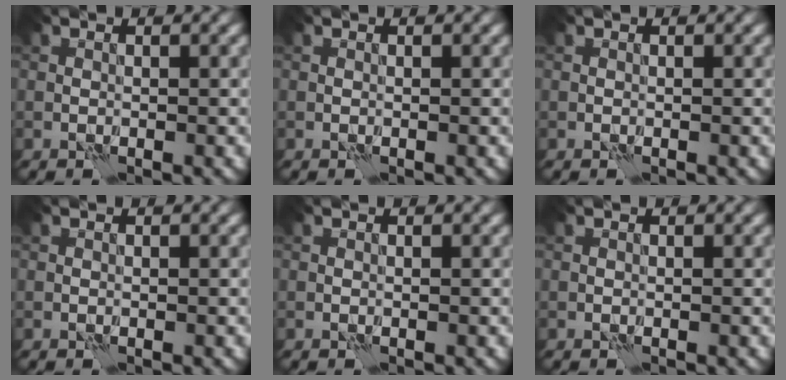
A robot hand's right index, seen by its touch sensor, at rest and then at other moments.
{"total": 0.0}
{"total": 0.0}
{"total": 0.0}
{"total": 0.0}
{"total": 0.0}